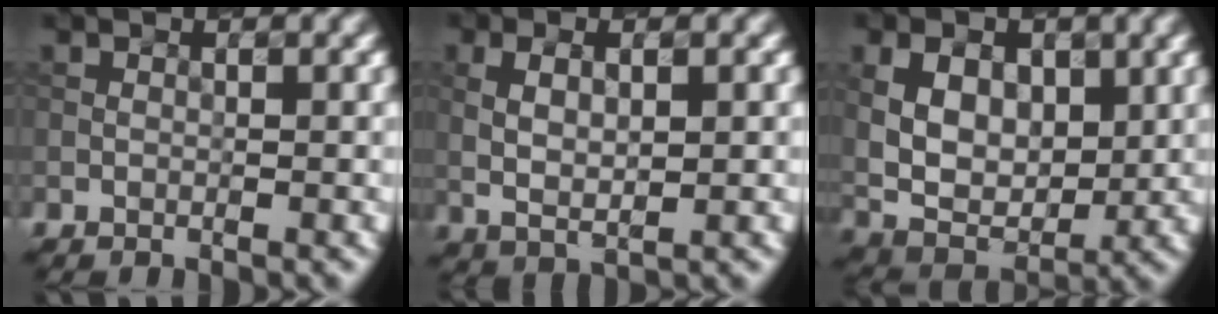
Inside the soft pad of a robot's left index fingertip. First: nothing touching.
{"total": 3.1, "force": [0.5, 1.3, 2.7], "torque": [-0.058, -0.002, 0.015]}
{"total": 6.7, "force": [1.4, 4.6, 4.7], "torque": [-0.090, -0.005, 0.028]}